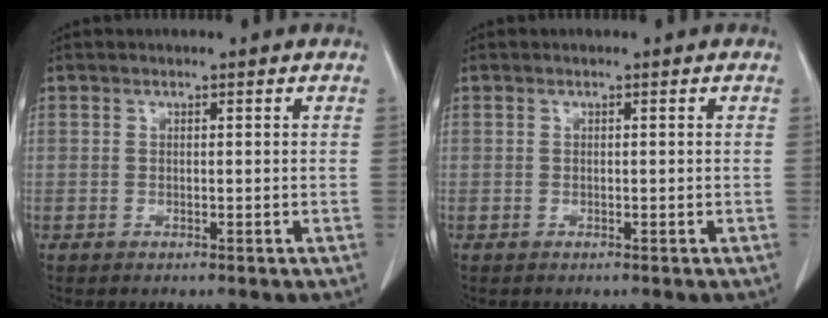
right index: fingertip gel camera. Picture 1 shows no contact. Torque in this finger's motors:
{"motor_torque": [0.08, -0.06, 0.02, 0.02]}